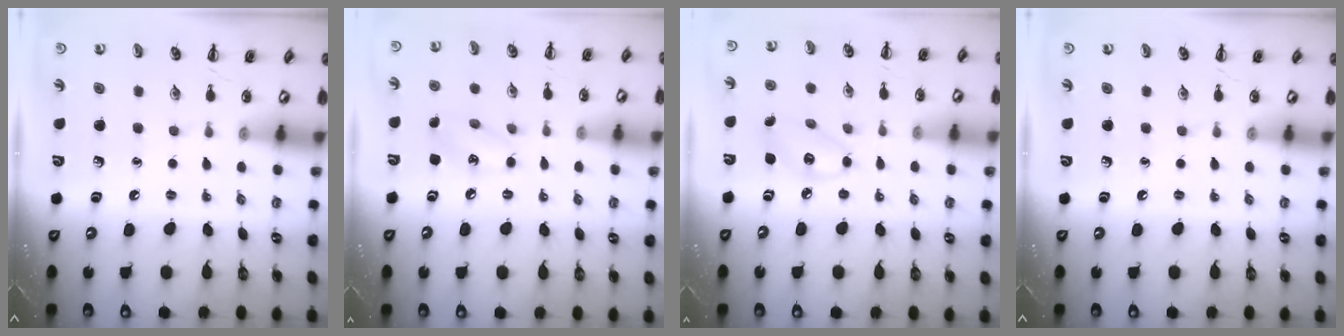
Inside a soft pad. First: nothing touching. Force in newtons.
{"total": 7.0, "press": 7.0, "slide": 0.7}
{"total": 6.4, "press": 6.4, "slide": 0.6}
{"total": 0.0}